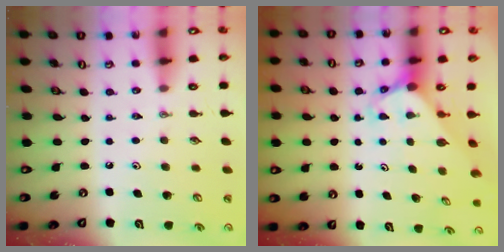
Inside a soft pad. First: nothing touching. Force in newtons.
{"total": 3.1, "press": 3.1, "slide": 0.2}